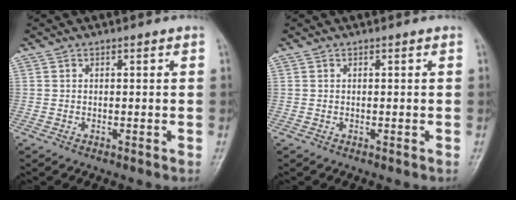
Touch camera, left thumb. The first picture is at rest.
{"total": 0.0}